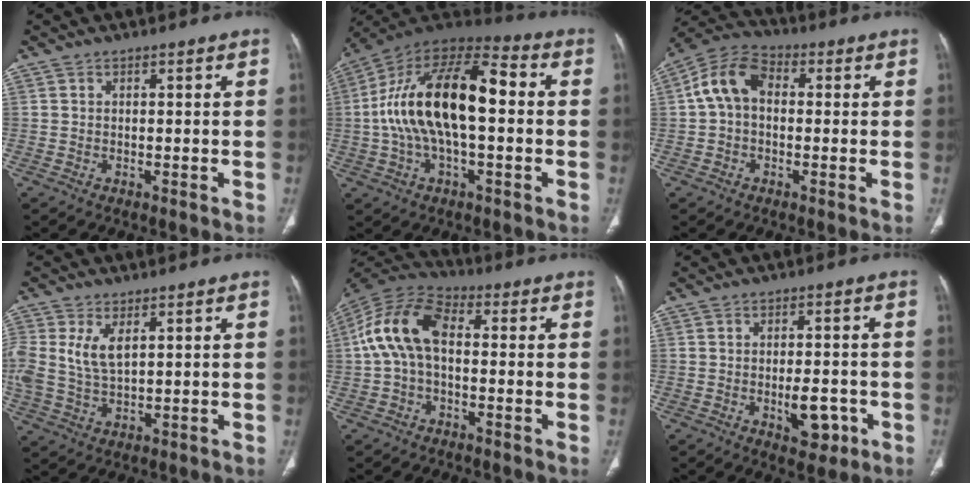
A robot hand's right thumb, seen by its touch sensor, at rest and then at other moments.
{"total": 21.8, "force": [0.3, 10.1, 19.3], "torque": [-0.351, 0.044, -0.001]}
{"total": 9.3, "force": [0.7, 6.5, 6.6], "torque": [-0.118, 0.030, 0.001]}
{"total": 7.5, "force": [2.3, 4.0, 6.0], "torque": [-0.133, -0.002, 0.055]}
{"total": 12.5, "force": [0.5, 7.3, 10.1], "torque": [-0.200, 0.037, -0.002]}
{"total": 6.5, "force": [-2.2, 3.4, 5.1], "torque": [-0.056, 0.006, -0.023]}